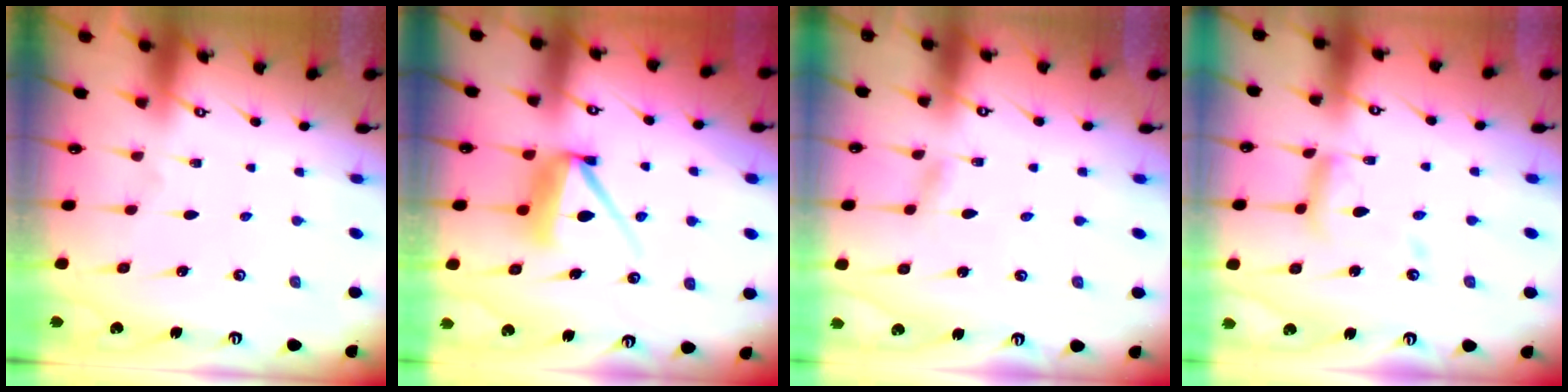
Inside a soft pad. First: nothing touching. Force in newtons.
{"total": 11.2, "press": 11.2, "slide": 0.7}
{"total": 1.1, "press": 1.1, "slide": 0.1}
{"total": 10.3, "press": 10.3, "slide": 1.0}